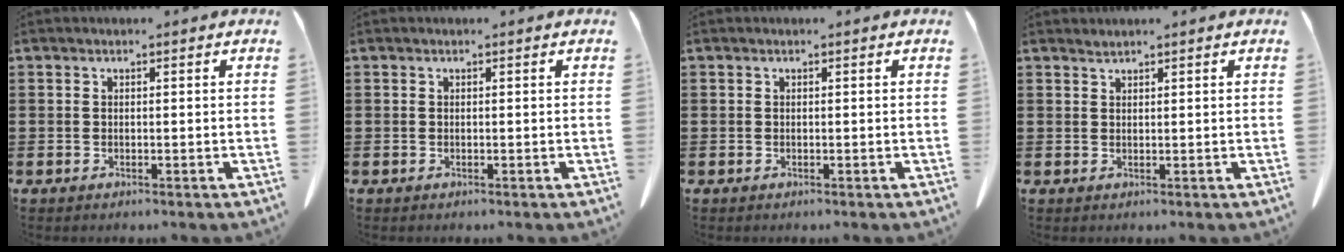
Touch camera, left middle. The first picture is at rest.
{"total": 0.0}
{"total": 0.0}
{"total": 0.9, "force": [0.9, -0.1, 0.1], "torque": [-0.004, -0.004, 0.019]}